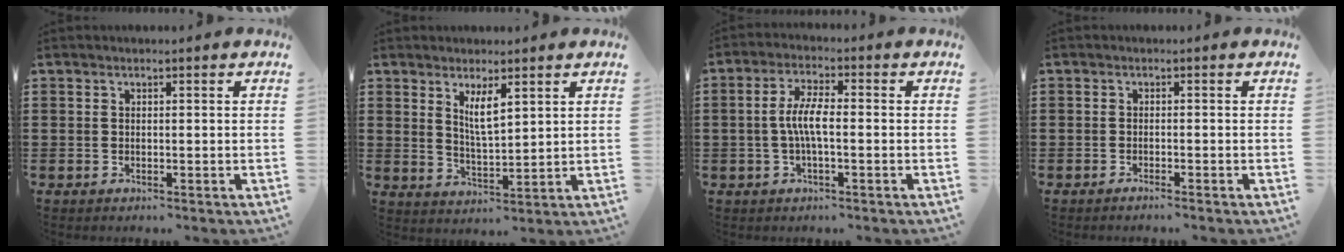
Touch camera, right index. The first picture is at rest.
{"total": 4.6, "force": [2.2, 1.3, 3.8], "torque": [-0.071, -0.001, 0.038]}
{"total": 5.1, "force": [-0.7, 1.4, 4.9], "torque": [-0.108, -0.001, -0.021]}
{"total": 0.8, "force": [-0.8, -0.2, 0.3], "torque": [-0.005, -0.002, -0.016]}